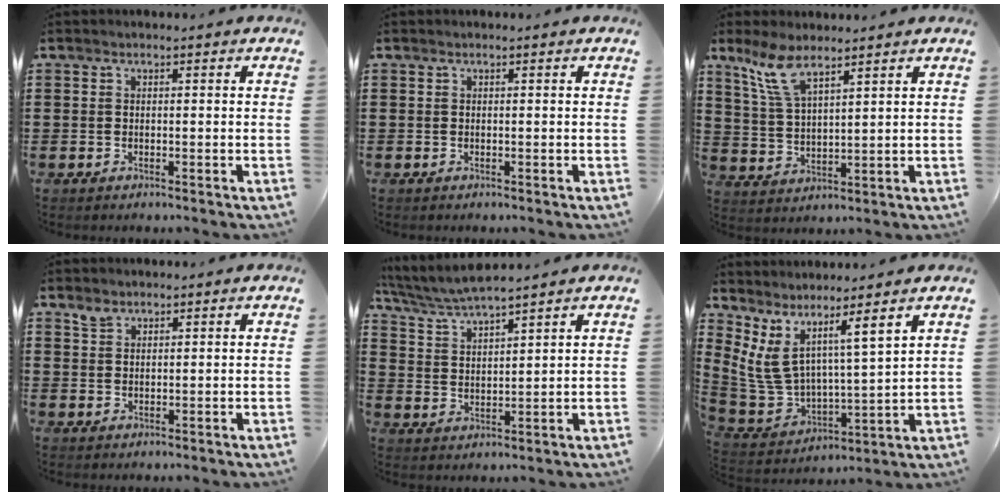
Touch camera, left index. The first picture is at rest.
{"total": 0.0}
{"total": 7.5, "force": [5.4, 1.9, 4.9], "torque": [-0.118, -0.008, 0.097]}
{"total": 2.1, "force": [1.8, 1.1, 0.5], "torque": [-0.013, 0.000, 0.035]}
{"total": 5.2, "force": [4.9, 0.0, 1.7], "torque": [-0.052, -0.022, 0.086]}
{"total": 6.0, "force": [4.1, 2.0, 3.9], "torque": [-0.122, -0.060, 0.068]}